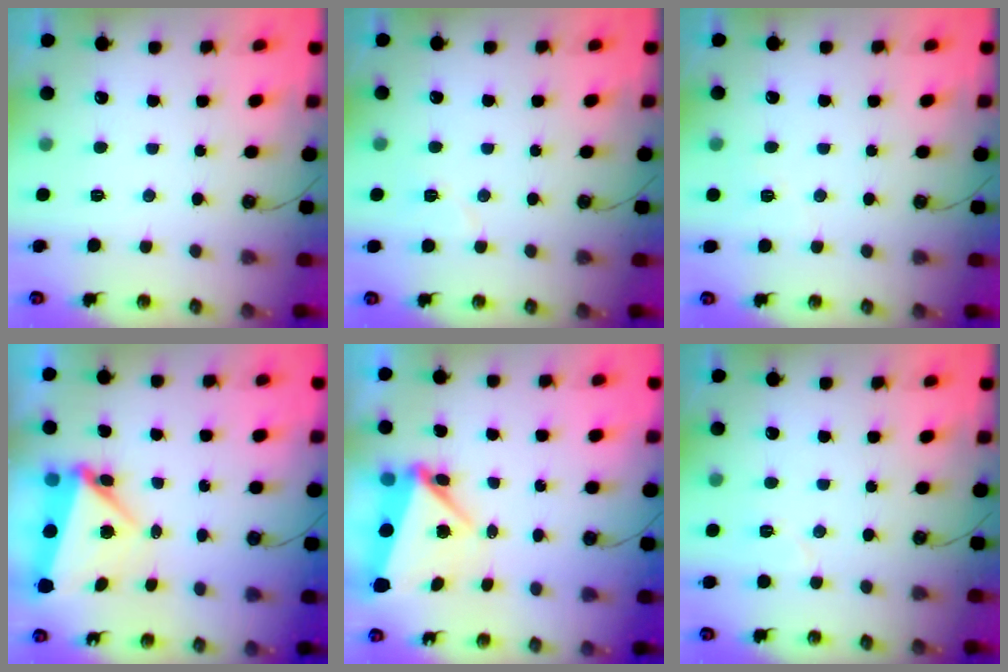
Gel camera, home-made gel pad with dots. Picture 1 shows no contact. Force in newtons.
{"total": 5.9, "press": 5.4, "slide": 2.4}
{"total": 4.8, "press": 4.1, "slide": 2.4}
{"total": 6.2, "press": 6.0, "slide": 1.2}
{"total": 5.5, "press": 4.7, "slide": 2.9}
{"total": 4.8, "press": 4.7, "slide": 1.2}